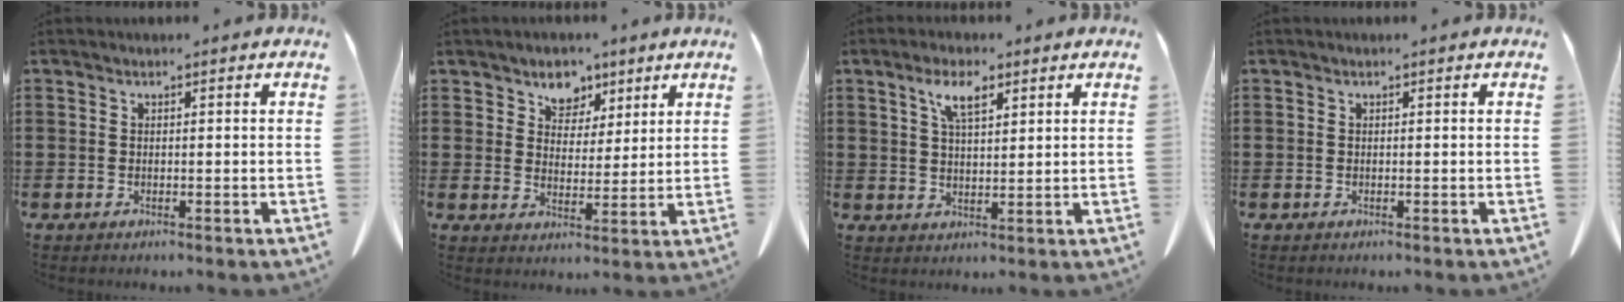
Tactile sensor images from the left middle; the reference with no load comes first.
{"total": 5.3, "force": [3.8, 3.6, 0.8], "torque": [-0.034, -0.005, 0.065]}
{"total": 5.4, "force": [3.1, 1.7, 4.0], "torque": [-0.081, 0.002, 0.054]}
{"total": 0.0}